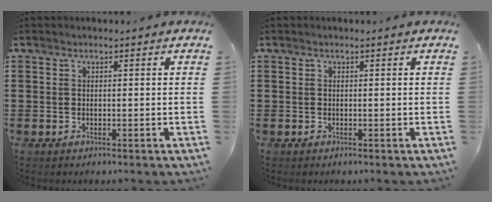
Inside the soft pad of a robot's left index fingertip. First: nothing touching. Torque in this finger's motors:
{"motor_torque": [0.00, 0.00, 0.02, -0.01]}